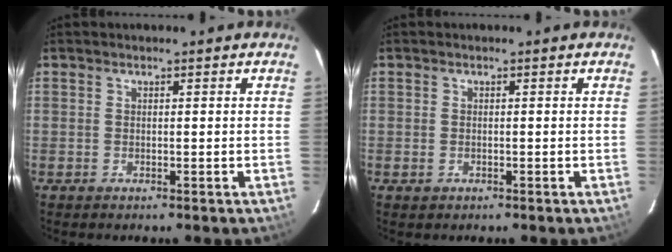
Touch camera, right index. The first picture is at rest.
{"total": 0.9, "force": [-0.4, 0.8, 0.3], "torque": [-0.005, -0.001, -0.006]}